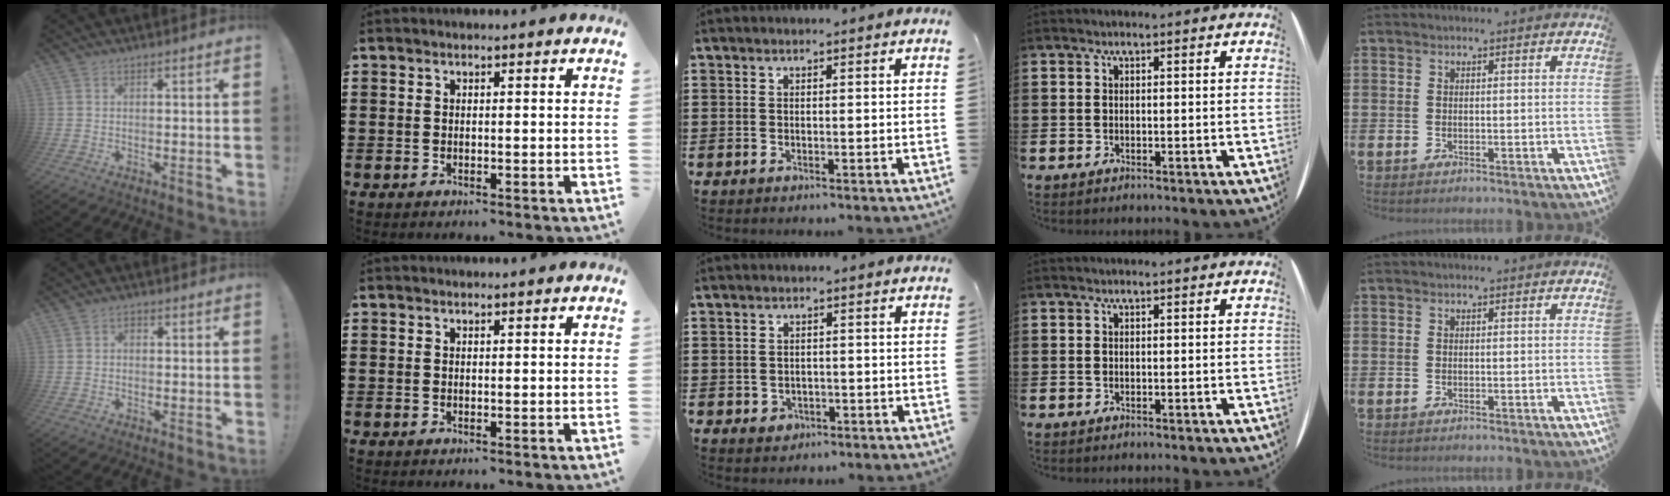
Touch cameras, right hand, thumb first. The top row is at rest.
{"thumb": {"total": 1.0, "force": [-0.3, 0.7, 0.5], "torque": [-0.002, 0.001, -0.008]}, "middle": {"total": 1.3, "force": [-0.6, 1.1, 0.4], "torque": [-0.012, 0.003, -0.015]}}